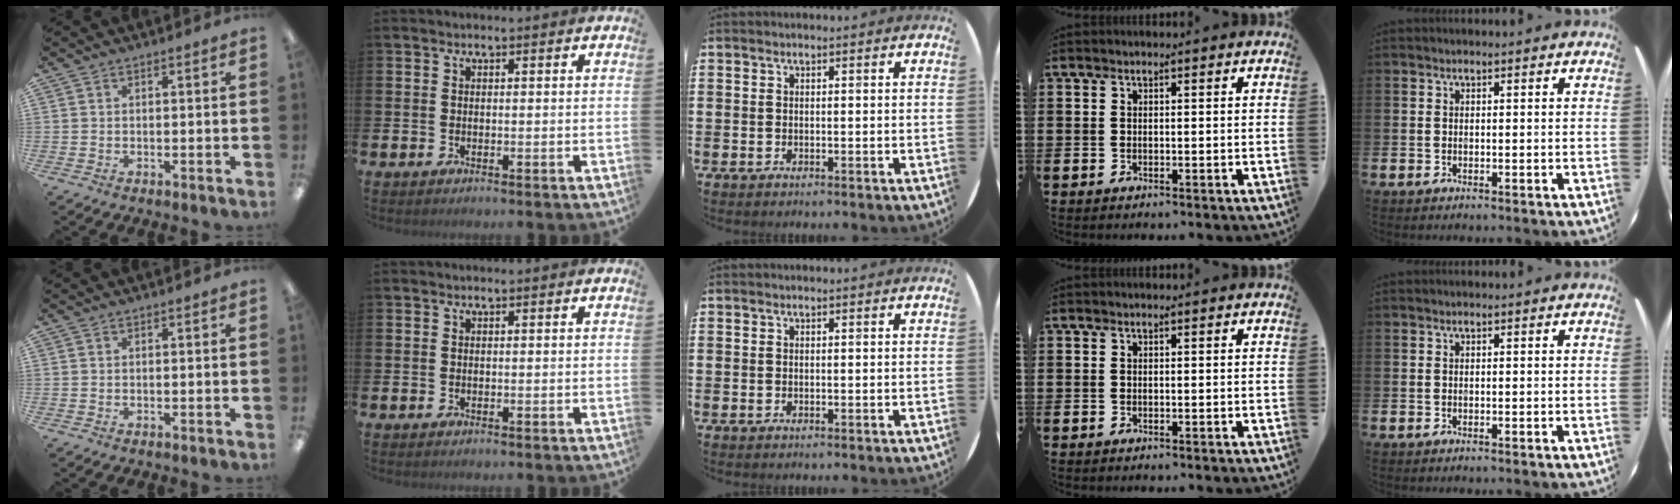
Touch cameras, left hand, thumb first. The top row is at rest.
{}